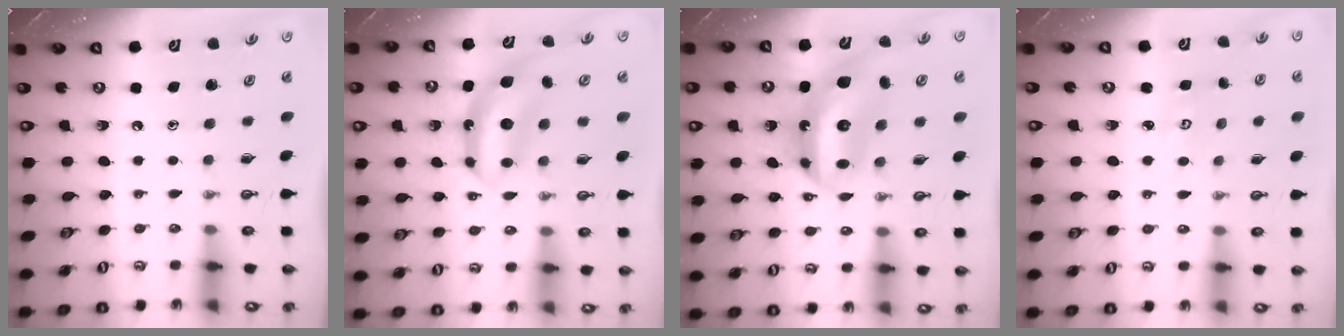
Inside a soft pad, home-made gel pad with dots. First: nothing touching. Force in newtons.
{"total": 7.0, "press": 7.0, "slide": 0.0}
{"total": 13.7, "press": 13.6, "slide": 1.8}
{"total": 2.5, "press": 2.4, "slide": 0.3}